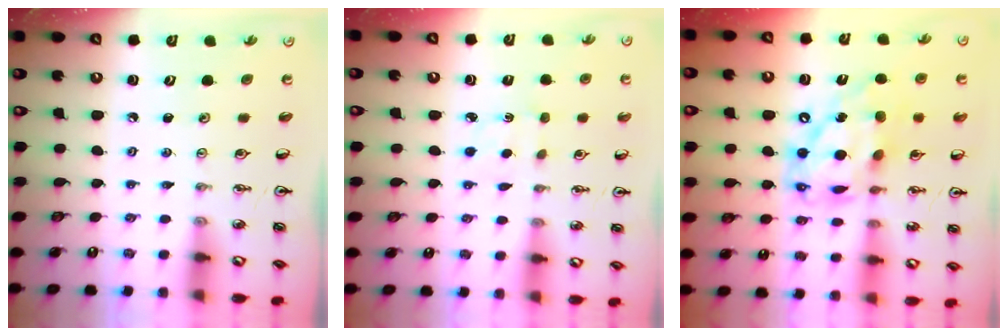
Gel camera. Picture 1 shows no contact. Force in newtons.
{"total": 2.3, "press": 2.3, "slide": 0.4}
{"total": 16.8, "press": 16.8, "slide": 1.5}